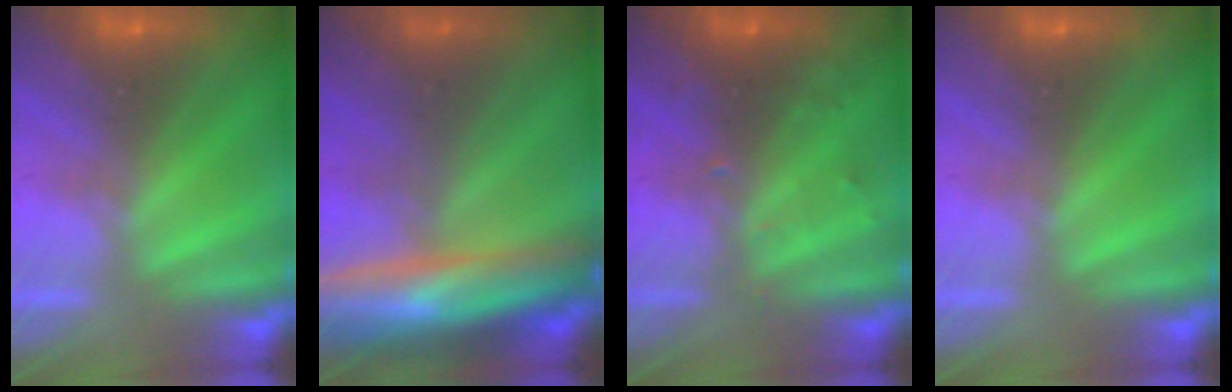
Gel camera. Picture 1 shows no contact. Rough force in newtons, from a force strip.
{"total": 7.0}
{"total": 3.0}
{"total": 0.0}